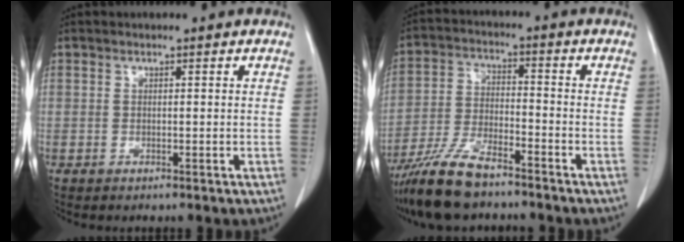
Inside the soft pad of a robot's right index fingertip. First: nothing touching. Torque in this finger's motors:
{"motor_torque": [0.56, -0.24, 0.23, 0.12]}